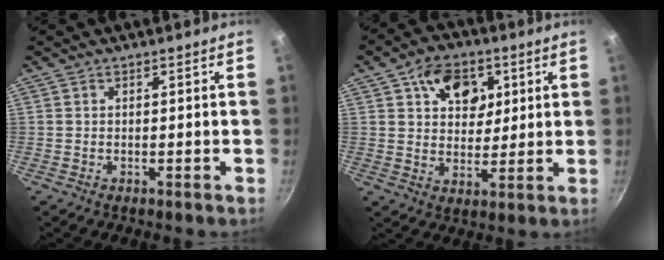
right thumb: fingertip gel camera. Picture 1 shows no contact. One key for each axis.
{"total": 10.5, "fx": 4.1, "fy": 7.6, "fz": 6.0, "tx": -0.049, "ty": -0.013, "tz": 0.062}